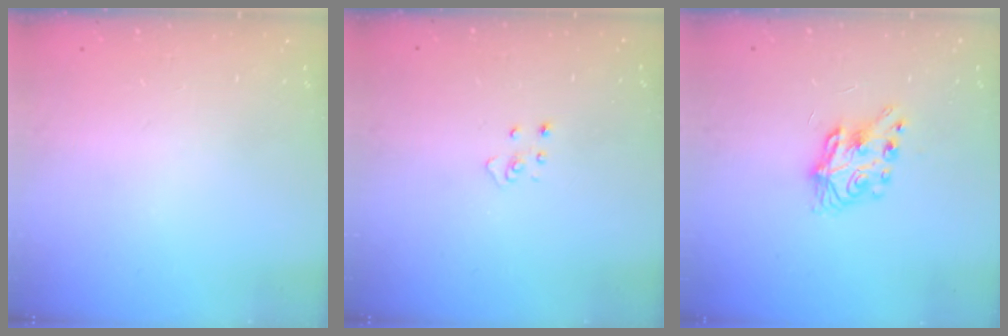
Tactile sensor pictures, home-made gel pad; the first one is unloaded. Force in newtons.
{"total": 3.1, "press": 3.1, "slide": 0.2}
{"total": 7.1, "press": 7.1, "slide": 0.4}